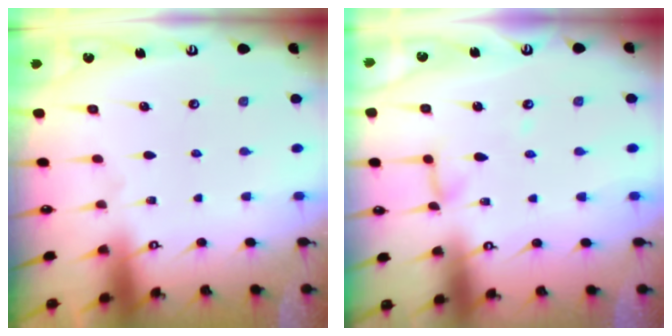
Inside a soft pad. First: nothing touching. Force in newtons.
{"total": 6.4, "press": 6.3, "slide": 0.5}